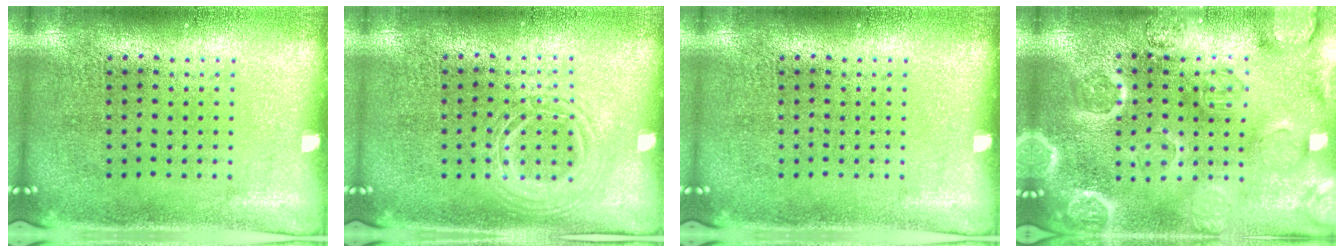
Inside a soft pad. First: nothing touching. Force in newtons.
{"total": 1.1, "press": 1.0, "slide": 0.1}
{"total": 0.0}
{"total": 3.4, "press": 3.3, "slide": 0.8}